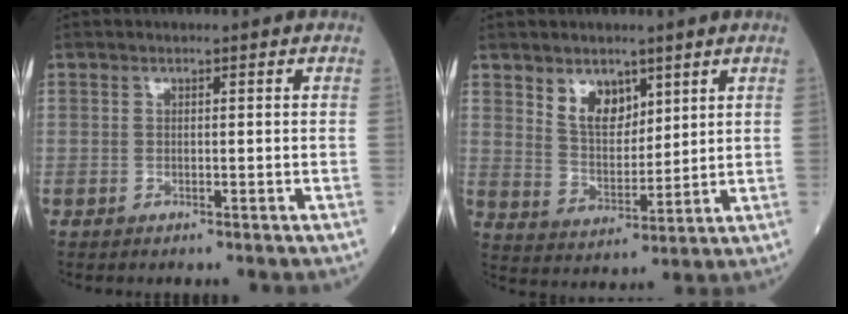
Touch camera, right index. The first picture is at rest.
{"total": 6.5, "force": [3.9, 3.7, 3.6], "torque": [-0.067, -0.002, 0.081]}